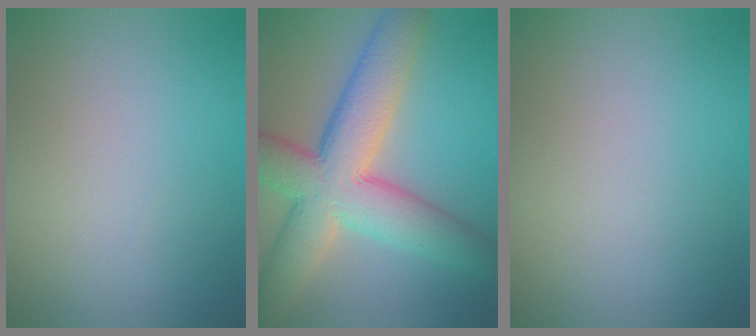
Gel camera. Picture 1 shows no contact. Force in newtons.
{"total": 9.9, "press": 9.9, "slide": 0.5}
{"total": 0.0}